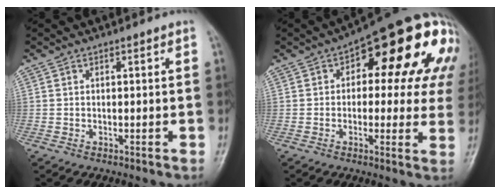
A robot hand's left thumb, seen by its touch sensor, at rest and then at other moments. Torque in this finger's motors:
{"motor_torque": [0.40, 2.26, 1.61, -1.16, 0.13]}